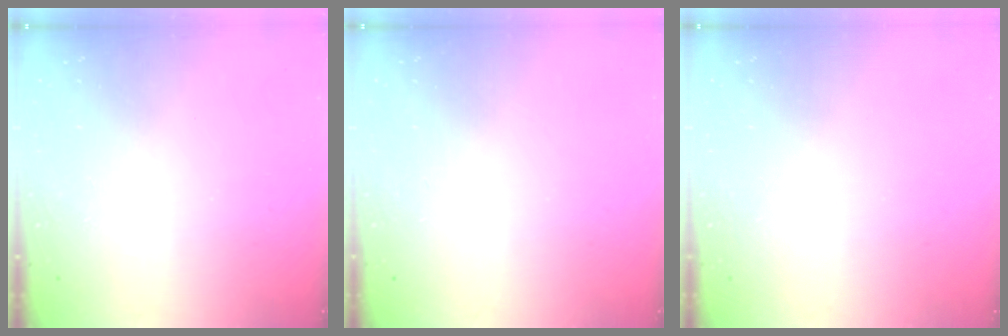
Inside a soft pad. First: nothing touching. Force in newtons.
{"total": 0.0}
{"total": 0.0}